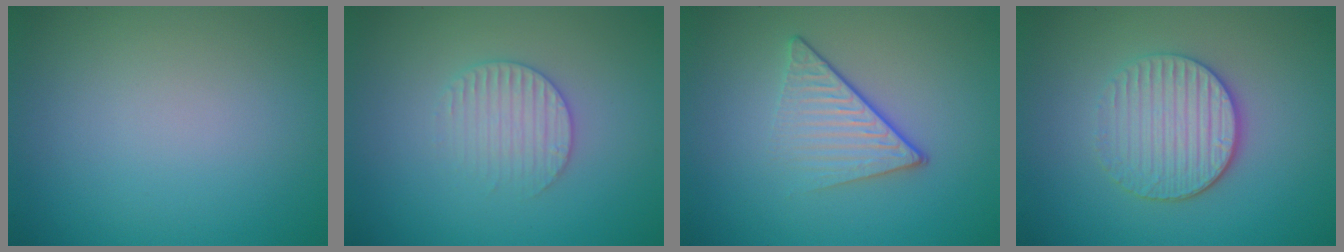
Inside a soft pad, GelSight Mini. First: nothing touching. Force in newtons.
{"total": 2.5, "press": 2.5, "slide": 0.4}
{"total": 4.2, "press": 2.7, "slide": 3.2}
{"total": 3.9, "press": 3.4, "slide": 1.9}